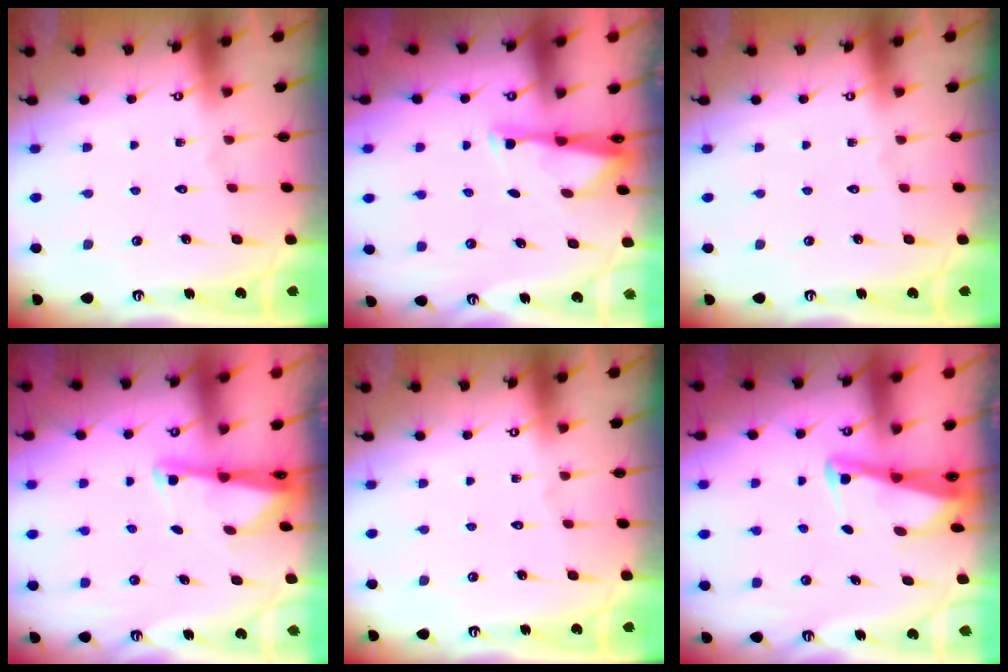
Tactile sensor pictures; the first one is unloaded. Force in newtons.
{"total": 2.8, "press": 2.8, "slide": 0.6}
{"total": 0.0}
{"total": 2.0, "press": 1.9, "slide": 0.4}
{"total": 0.0}
{"total": 2.5, "press": 2.5, "slide": 0.2}